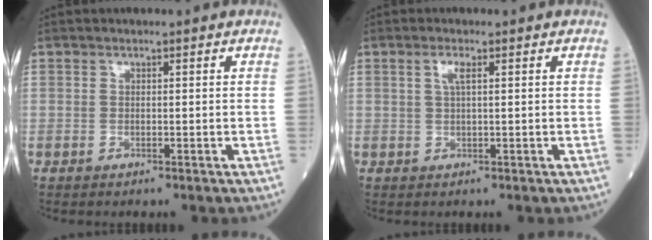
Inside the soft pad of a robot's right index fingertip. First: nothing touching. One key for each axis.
{"total": 2.0, "fx": 0.8, "fy": 0.2, "fz": 1.8, "tx": -0.041, "ty": 0.004, "tz": 0.014}